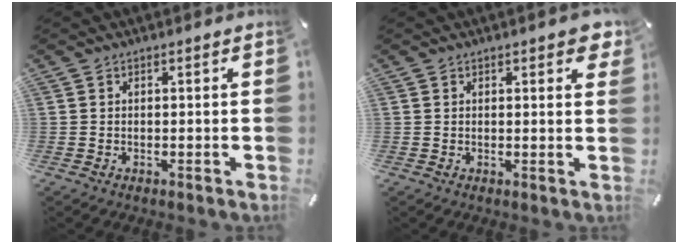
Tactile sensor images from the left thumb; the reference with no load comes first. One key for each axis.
{"total": 2.7, "fx": 1.8, "fy": 1.0, "fz": 1.7, "tx": -0.015, "ty": -0.007, "tz": 0.026}